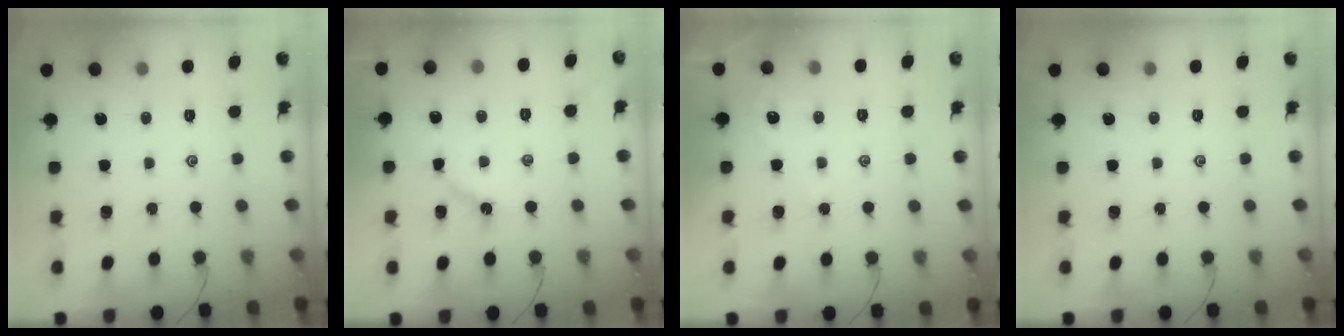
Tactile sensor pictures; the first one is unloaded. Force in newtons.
{"total": 4.1, "press": 4.0, "slide": 0.6}
{"total": 1.4, "press": 1.4, "slide": 0.2}
{"total": 0.0}